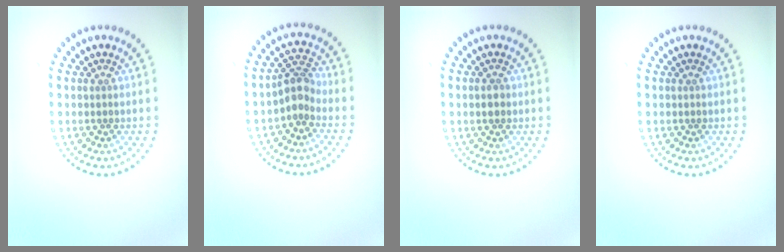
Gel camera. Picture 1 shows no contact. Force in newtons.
{"total": 2.6, "press": 2.0, "slide": 1.6}
{"total": 1.4, "press": 1.4, "slide": 0.1}
{"total": 0.0}